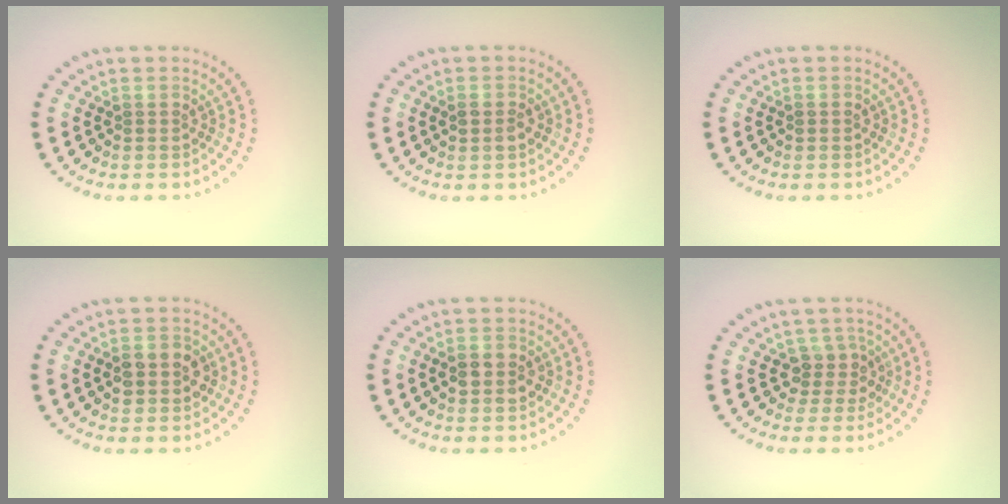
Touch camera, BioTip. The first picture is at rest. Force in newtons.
{"total": 1.4, "press": 1.4, "slide": 0.2}
{"total": 0.8, "press": 0.8, "slide": 0.0}
{"total": 2.7, "press": 2.7, "slide": 0.1}
{"total": 2.8, "press": 2.8, "slide": 0.1}
{"total": 2.5, "press": 2.0, "slide": 1.6}